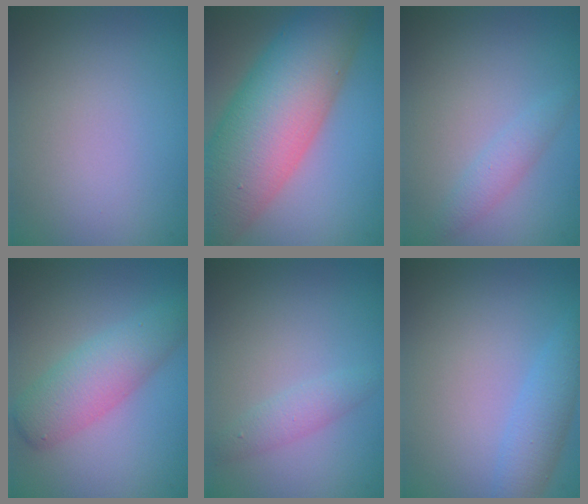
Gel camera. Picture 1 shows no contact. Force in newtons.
{"total": 13.2, "press": 13.2, "slide": 0.5}
{"total": 1.5, "press": 1.5, "slide": 0.0}
{"total": 4.5, "press": 4.5, "slide": 0.1}
{"total": 1.6, "press": 1.6, "slide": 0.1}
{"total": 2.7, "press": 2.7, "slide": 0.0}